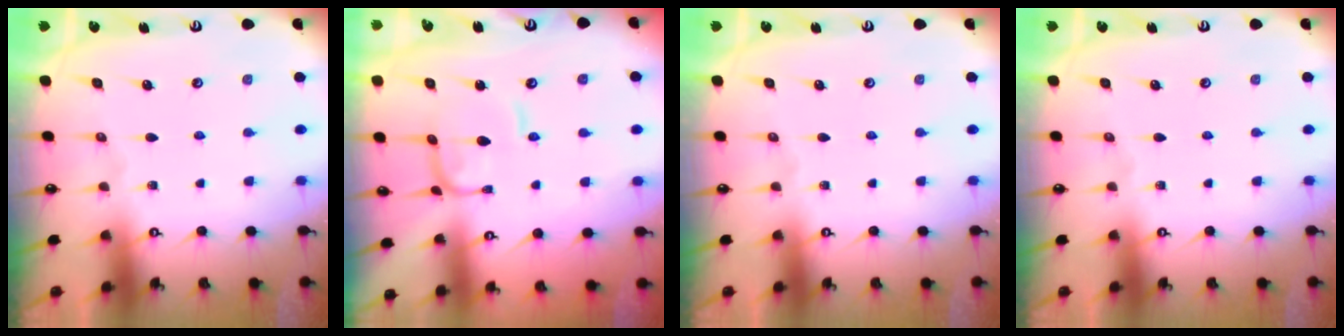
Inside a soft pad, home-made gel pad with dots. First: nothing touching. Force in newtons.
{"total": 1.0, "press": 0.9, "slide": 0.4}
{"total": 0.0}
{"total": 0.0}